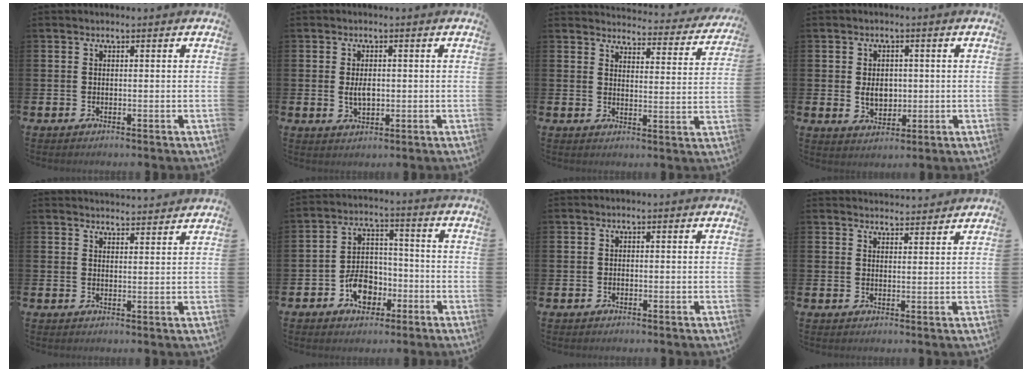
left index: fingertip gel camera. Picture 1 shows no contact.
{"total": 2.7, "force": [0.1, 1.6, 2.2], "torque": [-0.037, 0.003, 0.000]}
{"total": 3.5, "force": [3.4, 0.7, 0.6], "torque": [-0.010, -0.035, 0.051]}
{"total": 3.8, "force": [0.1, 2.8, 2.5], "torque": [-0.038, 0.004, -0.003]}
{"total": 3.3, "force": [3.3, 0.1, -0.1], "torque": [0.002, -0.023, 0.058]}
{"total": 6.8, "force": [-3.0, 4.9, 3.7], "torque": [-0.073, 0.016, -0.055]}
{"total": 0.0}
{"total": 3.2, "force": [3.2, 0.4, -0.2], "torque": [0.011, -0.023, 0.056]}